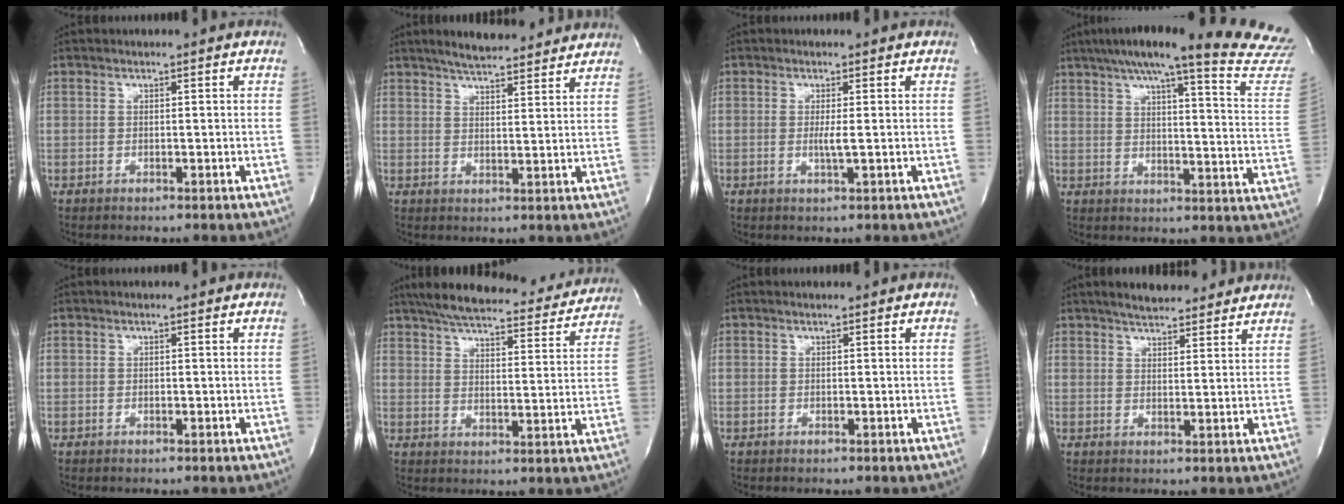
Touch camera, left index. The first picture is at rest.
{"total": 11.2, "force": [9.9, 2.1, 4.8], "torque": [-0.070, 0.013, 0.134]}
{"total": 1.8, "force": [-0.1, -0.2, 1.8], "torque": [-0.041, -0.004, -0.003]}
{"total": 28.4, "force": [25.0, 0.6, 13.5], "torque": [-0.182, -0.074, 0.295]}
{"total": 0.0}
{"total": 24.0, "force": [21.5, 5.0, 9.3], "torque": [-0.153, -0.004, 0.277]}
{"total": 0.0}
{"total": 9.8, "force": [8.5, 2.5, 4.0], "torque": [-0.056, 0.015, 0.116]}